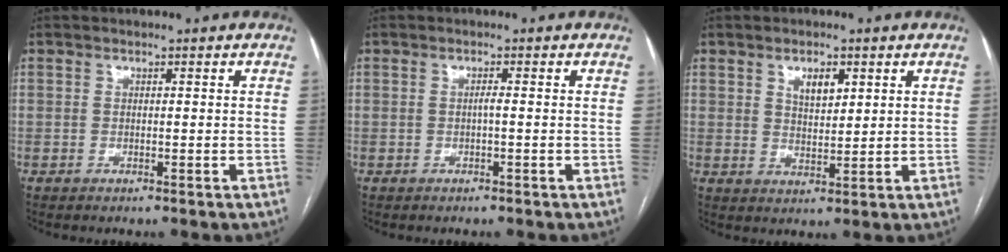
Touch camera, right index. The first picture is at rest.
{"total": 0.8, "force": [-0.2, 0.1, 0.8], "torque": [-0.014, 0.002, -0.003]}
{"total": 4.1, "force": [1.9, 2.0, 3.1], "torque": [-0.053, 0.001, 0.036]}